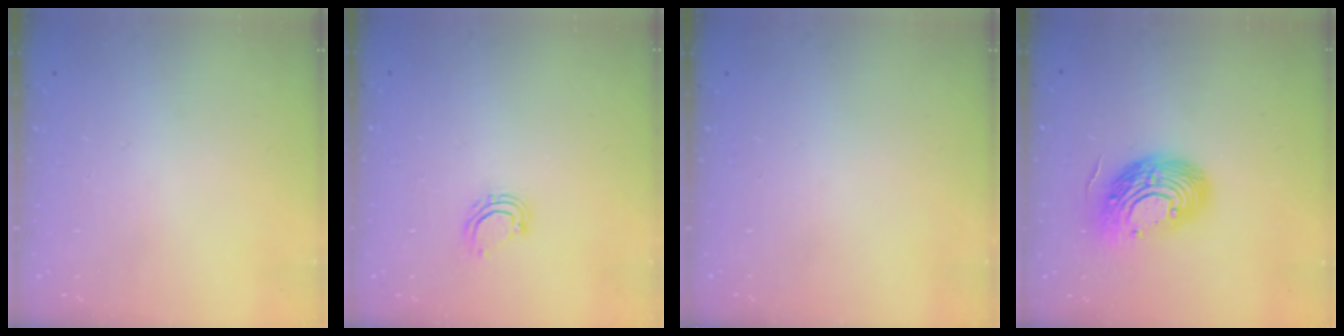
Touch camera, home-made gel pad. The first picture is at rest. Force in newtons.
{"total": 4.5, "press": 4.5, "slide": 0.2}
{"total": 0.0}
{"total": 16.1, "press": 16.1, "slide": 1.3}